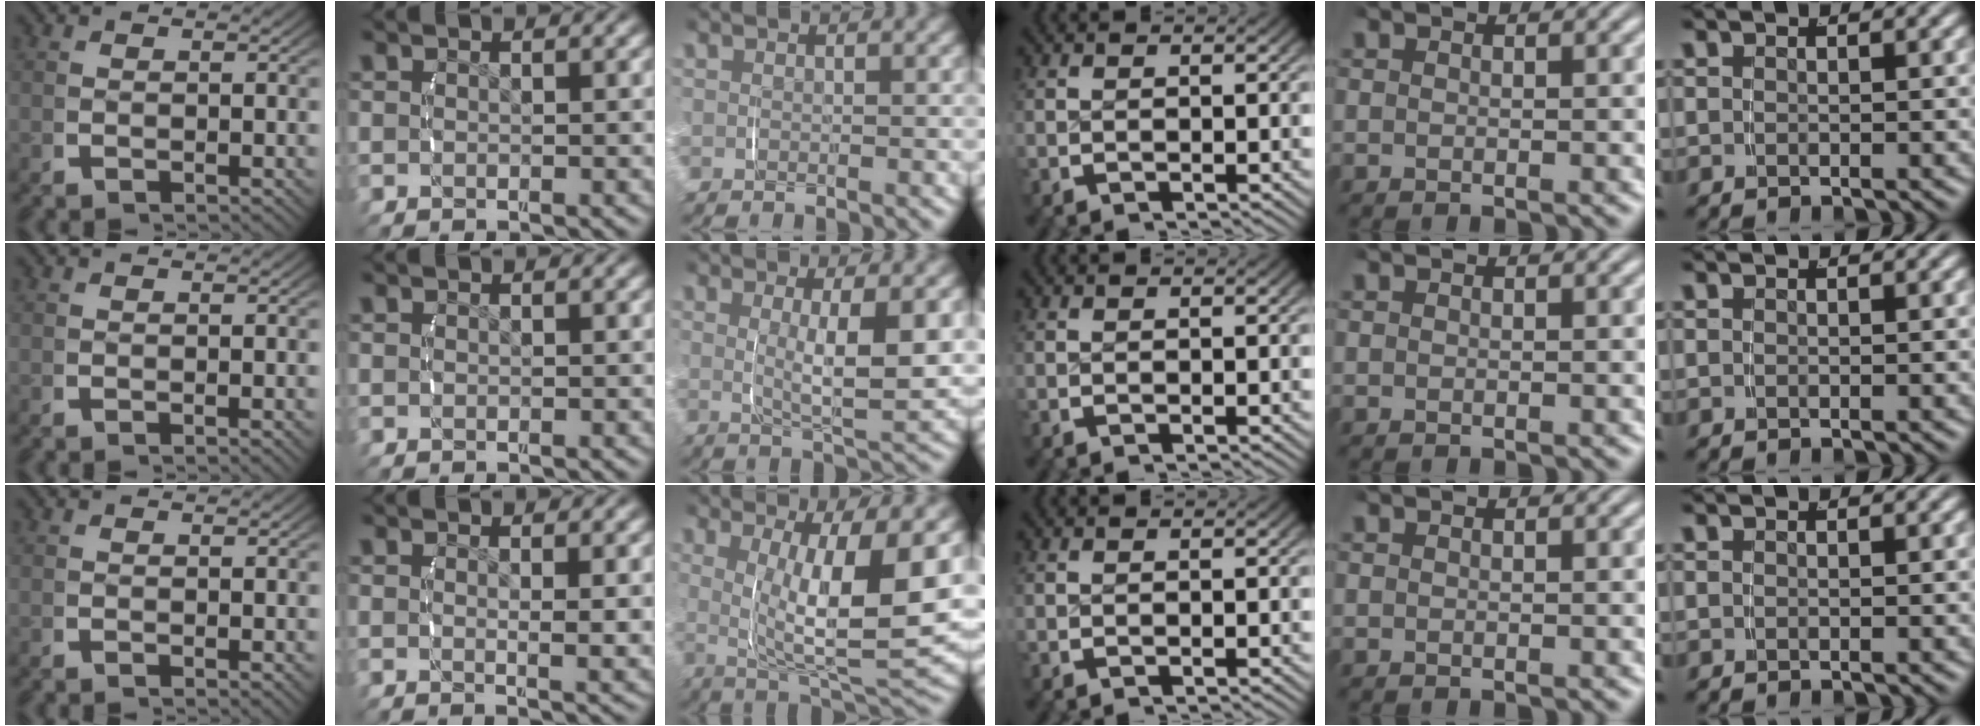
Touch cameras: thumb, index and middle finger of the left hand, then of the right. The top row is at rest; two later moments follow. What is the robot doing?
{"motion": "lift_and_place", "object": "measuring cup"}